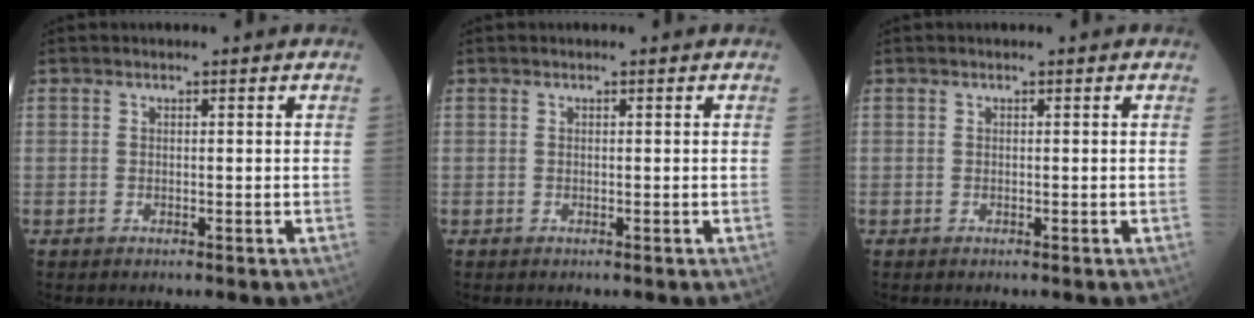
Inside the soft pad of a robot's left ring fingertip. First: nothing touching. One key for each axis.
{"total": 0.0}
{"total": 0.0}